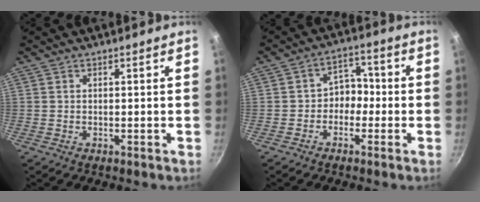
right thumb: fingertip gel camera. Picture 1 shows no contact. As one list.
[{"total": 5.4, "force": [-1.4, 4.4, 2.8], "torque": [0.009, 0.027, -0.033]}]